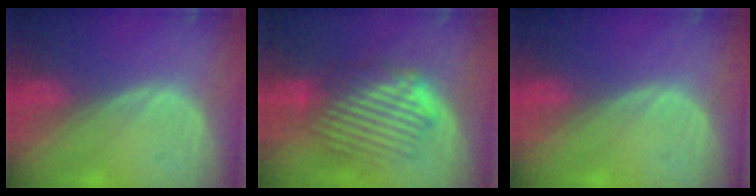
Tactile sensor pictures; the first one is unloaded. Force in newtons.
{"total": 8.3, "press": 8.0, "slide": 2.4}
{"total": 0.0}